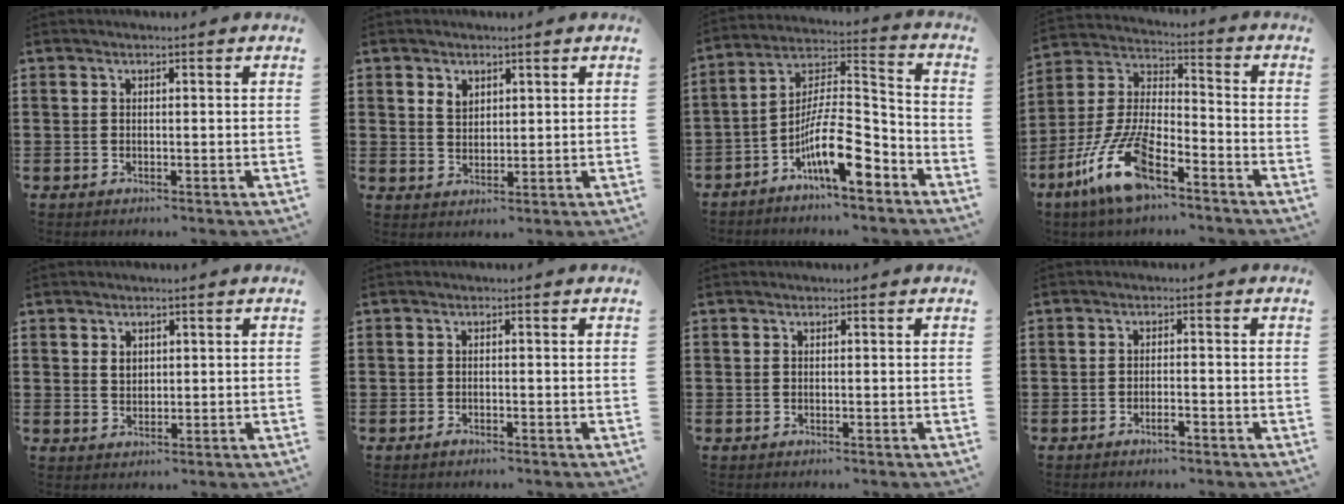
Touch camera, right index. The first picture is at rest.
{"total": 2.4, "force": [1.5, 1.7, 0.8], "torque": [-0.022, 0.006, 0.027]}
{"total": 12.6, "force": [-6.8, 3.7, 9.9], "torque": [-0.199, 0.005, -0.129]}
{"total": 12.8, "force": [-8.4, 3.8, 8.9], "torque": [-0.218, -0.001, -0.168]}
{"total": 1.8, "force": [0.9, 1.3, 0.9], "torque": [-0.020, 0.006, 0.016]}
{"total": 0.7, "force": [-0.6, 0.2, 0.3], "torque": [-0.010, -0.005, -0.010]}
{"total": 0.0}
{"total": 1.8, "force": [-1.3, 0.3, 1.2], "torque": [-0.024, -0.002, -0.023]}